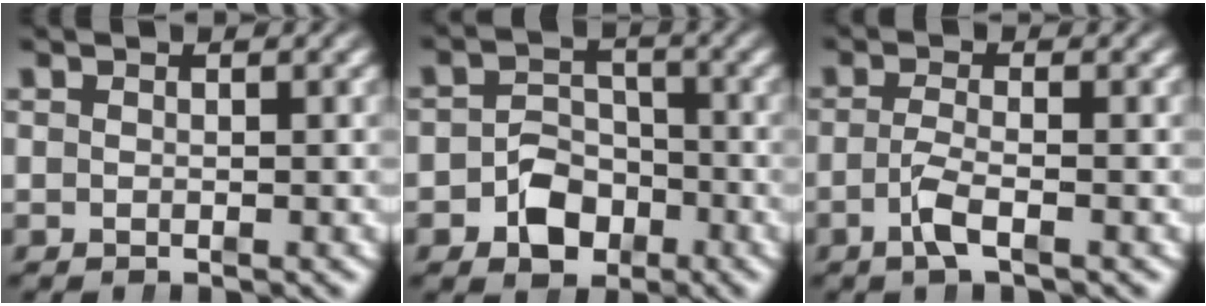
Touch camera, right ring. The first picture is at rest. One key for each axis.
{"total": 4.4, "fx": -2.1, "fy": 3.4, "fz": 1.9, "tx": -0.021, "ty": -0.015, "tz": -0.034}
{"total": 2.5, "fx": -1.5, "fy": 0.0, "fz": 2.0, "tx": -0.045, "ty": -0.014, "tz": -0.022}